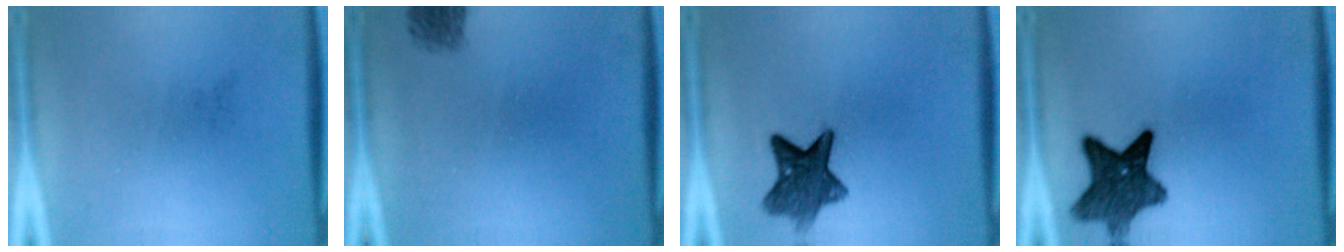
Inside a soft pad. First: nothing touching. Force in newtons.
{"total": 1.8}
{"total": 8.1}
{"total": 9.7}